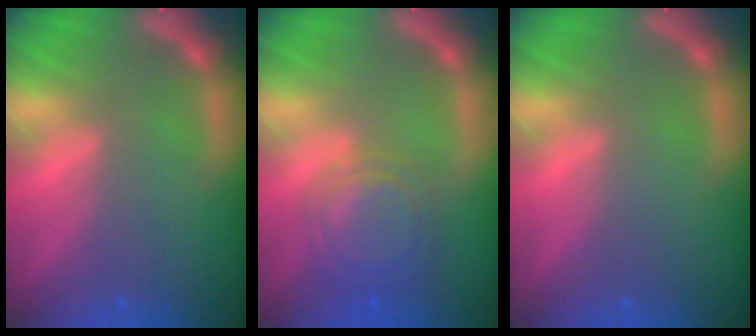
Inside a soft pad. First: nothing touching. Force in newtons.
{"total": 6.0}
{"total": 0.0}